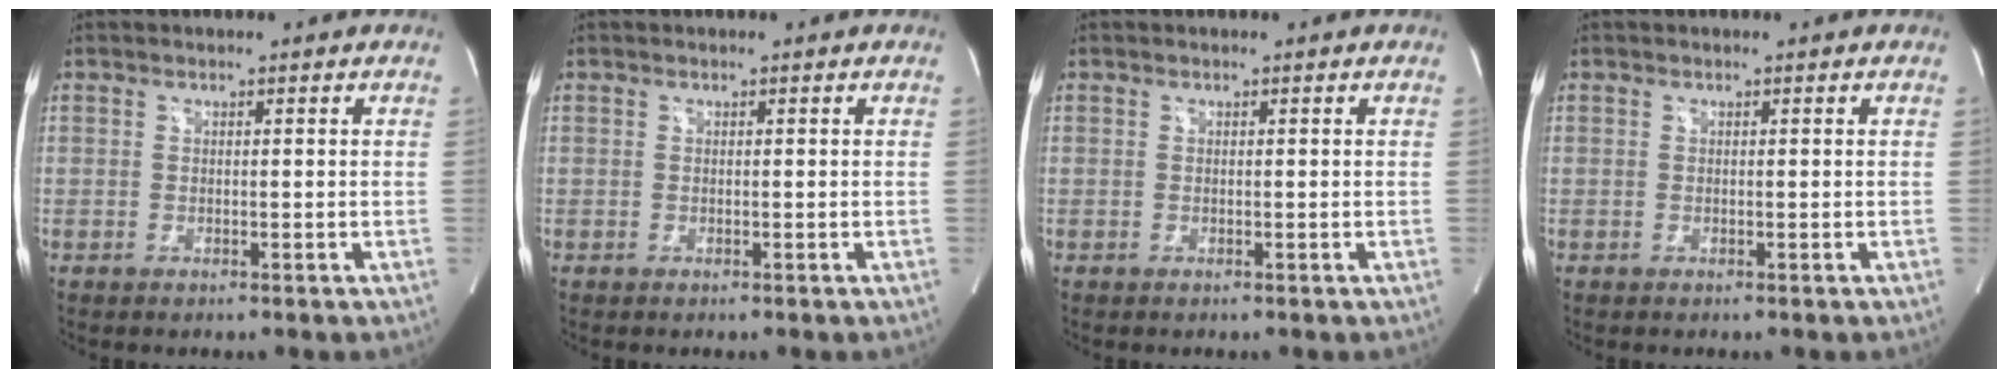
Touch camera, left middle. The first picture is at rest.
{"total": 0.0}
{"total": 0.0}
{"total": 0.0}